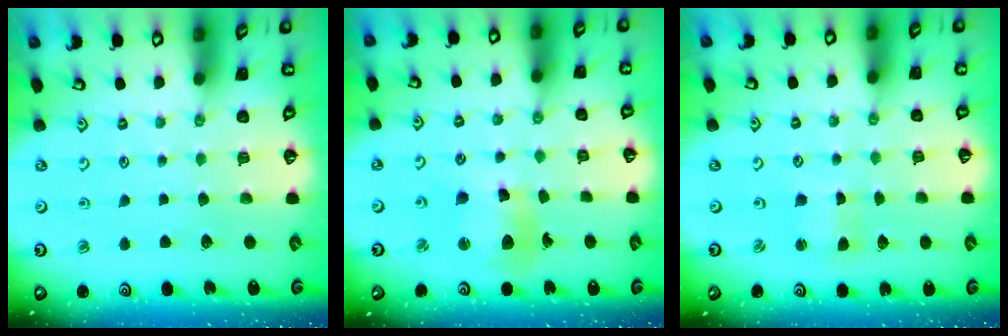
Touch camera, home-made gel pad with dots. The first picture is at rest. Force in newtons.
{"total": 11.0, "press": 10.7, "slide": 2.4}
{"total": 1.4, "press": 1.3, "slide": 0.3}